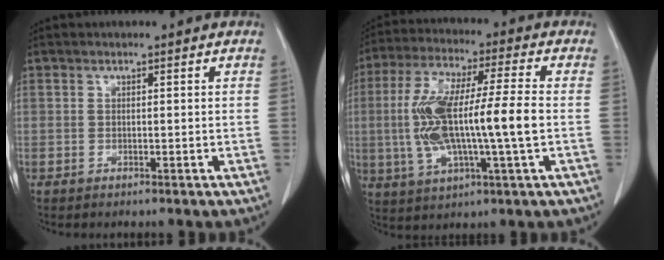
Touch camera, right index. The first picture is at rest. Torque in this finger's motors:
{"motor_torque": [2.14, 0.00, 1.05, 0.21]}